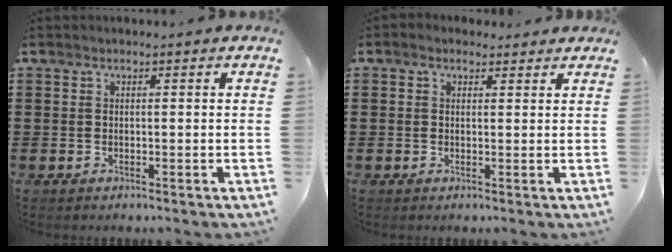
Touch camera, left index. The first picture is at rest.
{"total": 1.4, "force": [0.9, 1.1, 0.2], "torque": [0.000, 0.004, 0.015]}